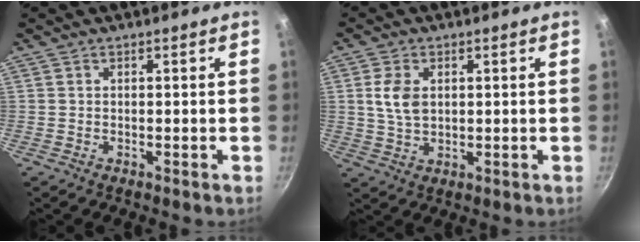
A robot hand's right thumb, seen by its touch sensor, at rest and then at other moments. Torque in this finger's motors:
{"motor_torque": [-0.41, 0.73, 0.96, -0.15, 0.07]}